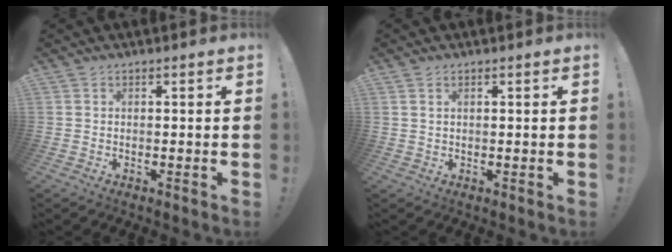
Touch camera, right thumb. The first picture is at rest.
{"total": 1.2, "force": [0.6, 0.6, 0.8], "torque": [-0.026, 0.005, 0.014]}